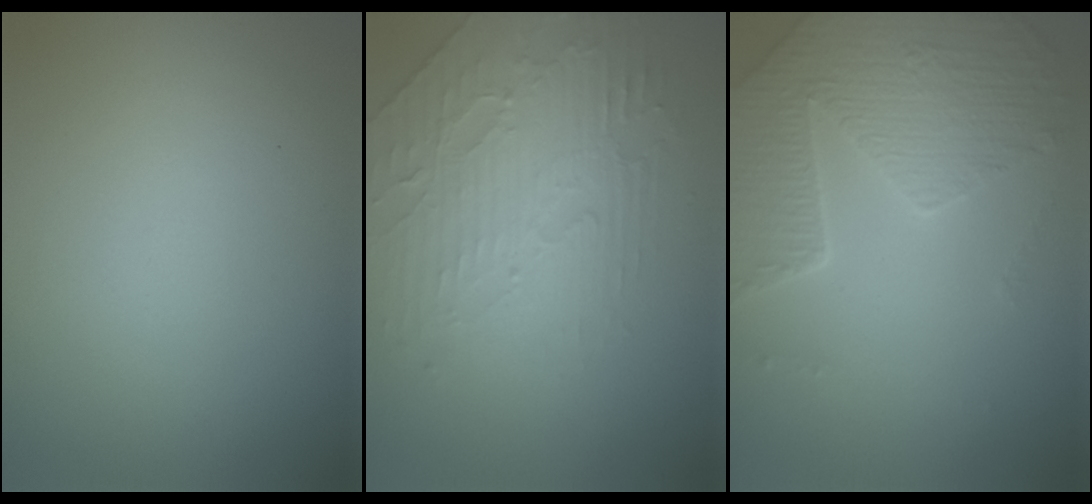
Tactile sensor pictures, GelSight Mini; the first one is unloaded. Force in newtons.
{"total": 4.0, "press": 3.6, "slide": 1.6}
{"total": 5.2, "press": 4.7, "slide": 2.3}